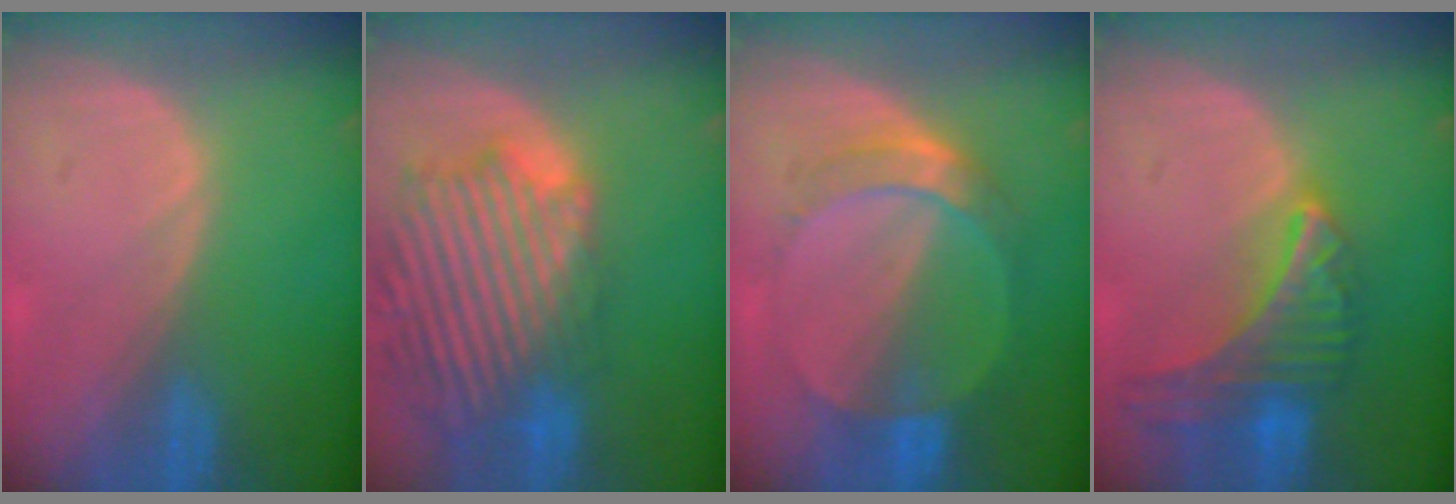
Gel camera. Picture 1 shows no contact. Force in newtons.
{"total": 14.6, "press": 12.5, "slide": 7.5}
{"total": 7.1, "press": 6.3, "slide": 3.2}
{"total": 9.1, "press": 8.0, "slide": 4.4}